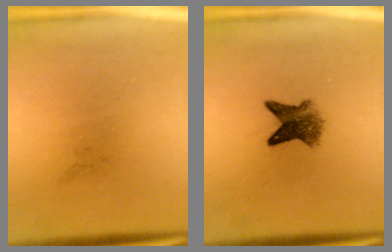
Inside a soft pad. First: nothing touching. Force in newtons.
{"total": 4.9}